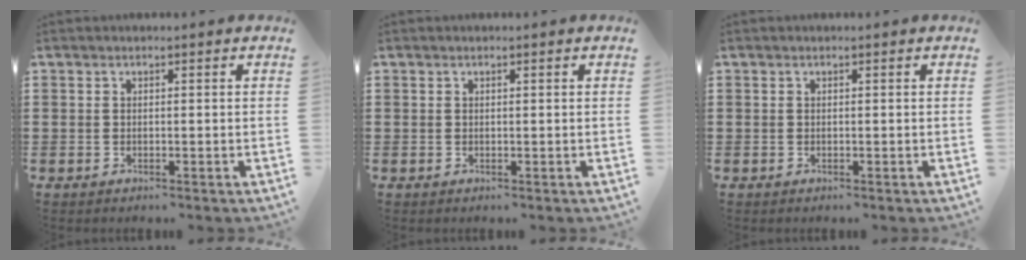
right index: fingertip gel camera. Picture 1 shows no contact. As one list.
[{"total": 0.0}, {"total": 0.0}]